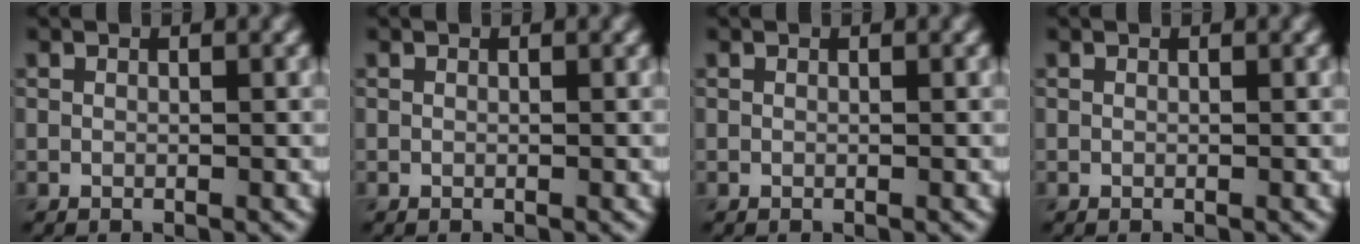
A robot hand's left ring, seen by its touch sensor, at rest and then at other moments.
{"total": 0.0}
{"total": 0.0}
{"total": 0.0}